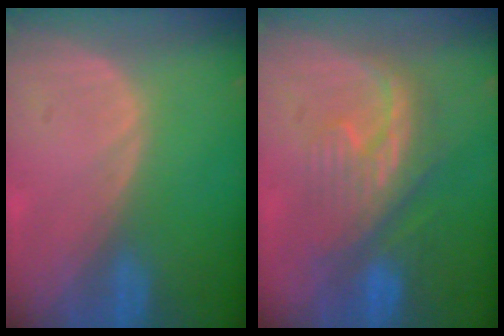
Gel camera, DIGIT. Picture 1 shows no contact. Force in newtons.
{"total": 8.0, "press": 7.9, "slide": 1.1}